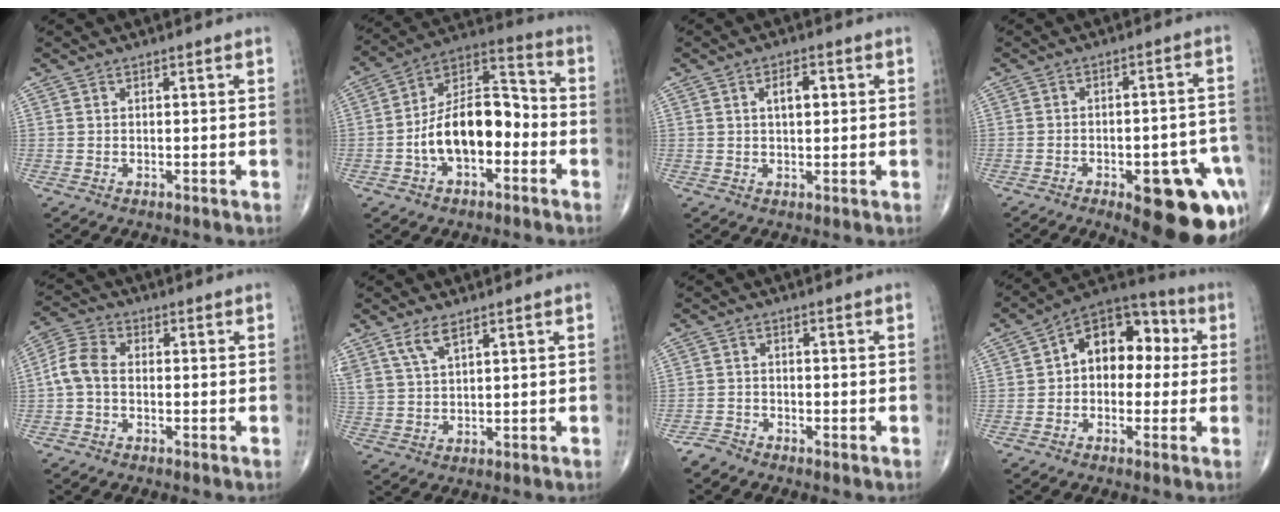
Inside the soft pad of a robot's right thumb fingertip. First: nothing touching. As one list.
[{"total": 15.7, "force": [-3.7, 8.9, 12.4], "torque": [-0.192, 0.049, -0.072]}, {"total": 3.9, "force": [1.0, 2.0, 3.2], "torque": [-0.046, 0.003, 0.016]}, {"total": 19.8, "force": [-9.0, 7.8, 15.8], "torque": [-0.124, 0.044, -0.100]}, {"total": 5.8, "force": [-0.7, 3.9, 4.3], "torque": [-0.087, 0.017, -0.026]}, {"total": 4.8, "force": [3.2, 1.6, 3.2], "torque": [-0.070, -0.009, 0.070]}, {"total": 2.2, "force": [-2.1, 0.6, 0.0], "torque": [0.002, -0.005, -0.046]}, {"total": 13.3, "force": [1.5, 9.0, 9.8], "torque": [-0.096, 0.041, 0.005]}]